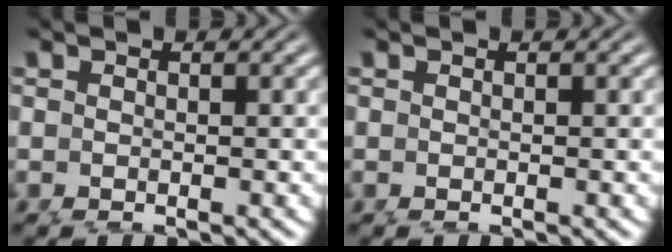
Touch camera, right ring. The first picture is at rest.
{"total": 0.0}